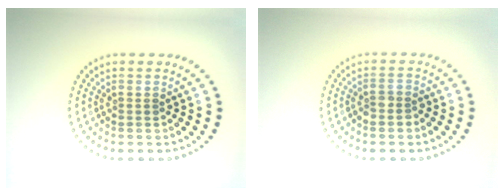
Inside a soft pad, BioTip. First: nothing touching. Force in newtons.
{"total": 1.4, "press": 1.2, "slide": 0.8}